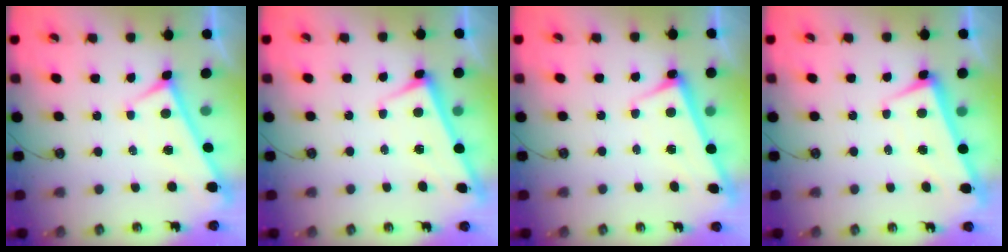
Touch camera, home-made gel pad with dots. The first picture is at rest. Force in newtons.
{"total": 2.8, "press": 2.7, "slide": 0.5}
{"total": 2.7, "press": 2.7, "slide": 0.4}
{"total": 1.8, "press": 0.8, "slide": 1.6}